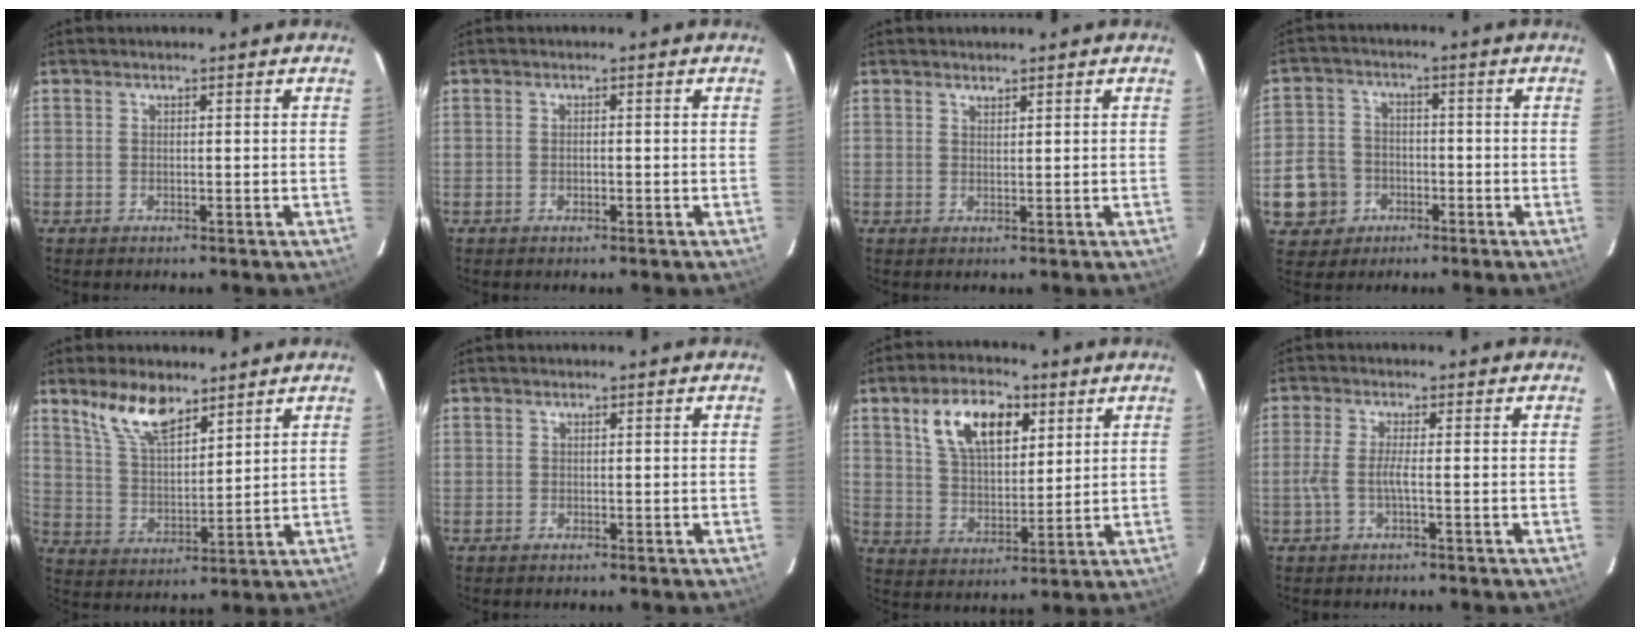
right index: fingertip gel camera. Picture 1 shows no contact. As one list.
[{"total": 0.6, "force": [-0.3, 0.4, 0.3], "torque": [-0.006, 0.001, -0.005]}, {"total": 1.1, "force": [1.0, 0.3, 0.2], "torque": [-0.004, 0.001, 0.019]}, {"total": 9.5, "force": [-3.0, 8.6, 2.8], "torque": [-0.091, 0.017, -0.043]}, {"total": 10.0, "force": [7.2, 3.7, 5.9], "torque": [-0.110, 0.009, 0.146]}, {"total": 0.6, "force": [0.0, 0.5, -0.1], "torque": [0.004, 0.003, 0.001]}, {"total": 12.9, "force": [6.0, 6.6, 9.2], "torque": [-0.165, 0.020, 0.112]}, {"total": 3.1, "force": [-1.0, -0.2, 2.9], "torque": [-0.067, -0.001, -0.019]}]